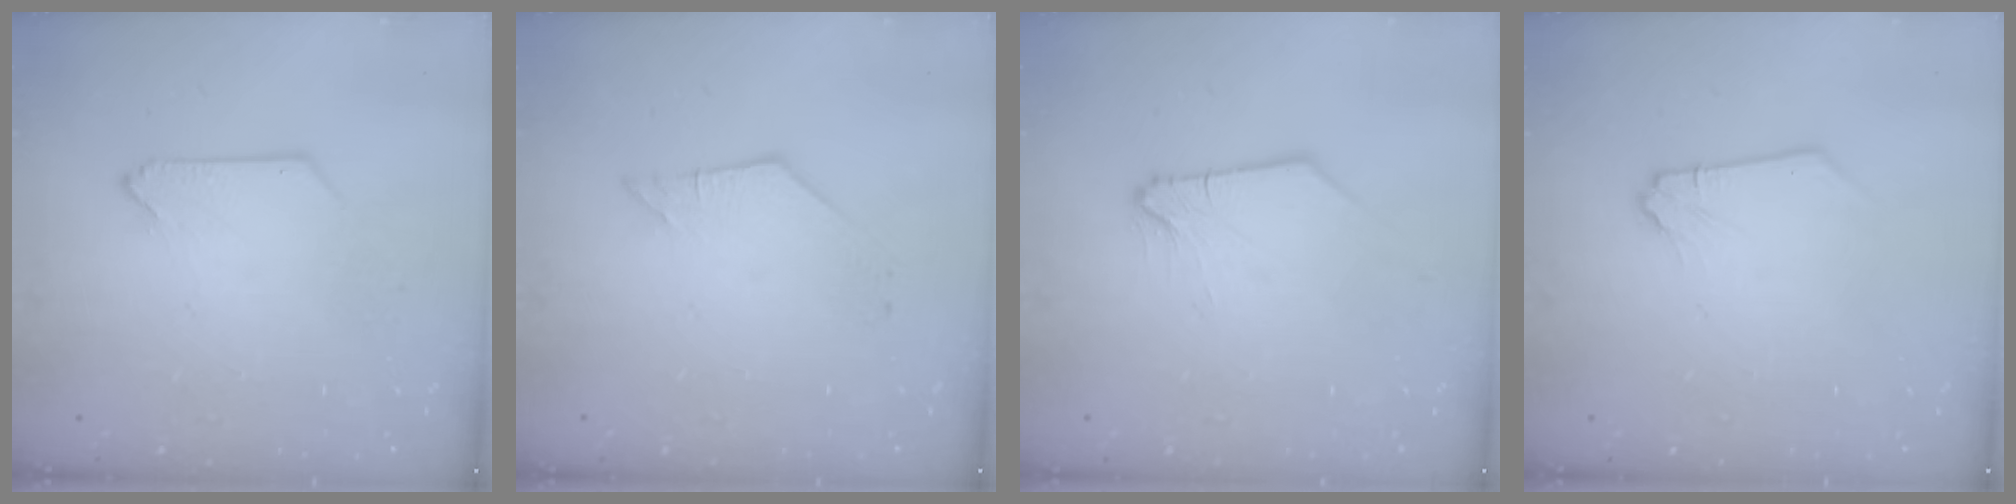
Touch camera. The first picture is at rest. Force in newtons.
{"total": 2.4, "press": 2.4, "slide": 0.1}
{"total": 1.0, "press": 1.0, "slide": 0.2}
{"total": 0.0}